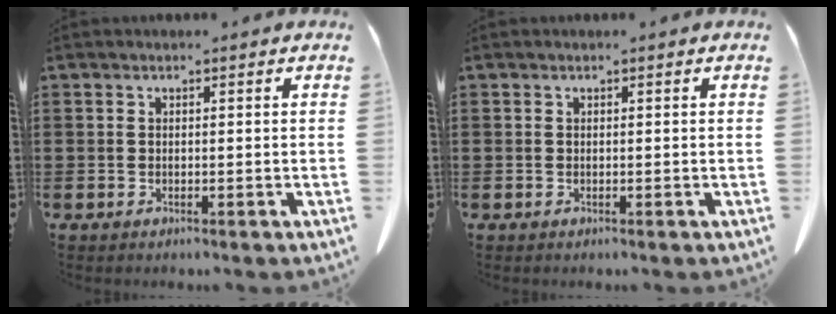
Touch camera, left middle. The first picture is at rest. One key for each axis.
{"total": 0.0}